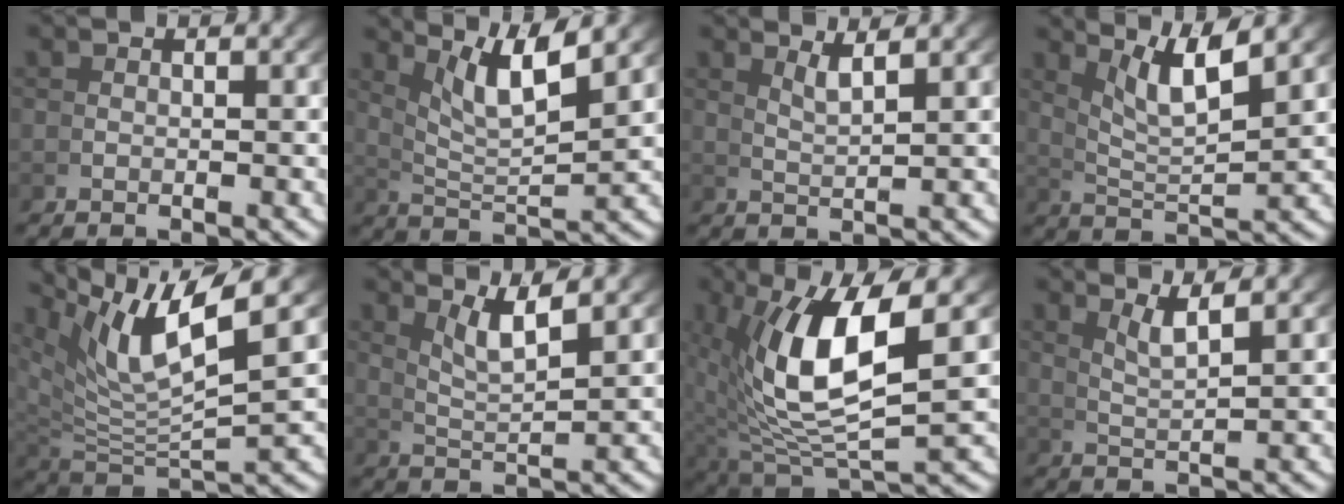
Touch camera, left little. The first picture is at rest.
{"total": 6.6, "force": [4.3, 1.5, 4.8], "torque": [-0.075, -0.001, 0.080]}
{"total": 2.6, "force": [2.1, -0.8, 1.3], "torque": [-0.019, -0.003, 0.044]}
{"total": 6.0, "force": [3.9, 1.2, 4.3], "torque": [-0.069, -0.003, 0.075]}
{"total": 10.3, "force": [5.0, 4.4, 7.9], "torque": [-0.158, 0.010, 0.087]}
{"total": 3.8, "force": [2.7, 0.0, 2.6], "torque": [-0.048, -0.006, 0.055]}
{"total": 11.0, "force": [0.8, 5.4, 9.6], "torque": [-0.187, -0.025, 0.042]}
{"total": 3.0, "force": [2.3, -0.5, 1.9], "torque": [-0.031, -0.002, 0.047]}